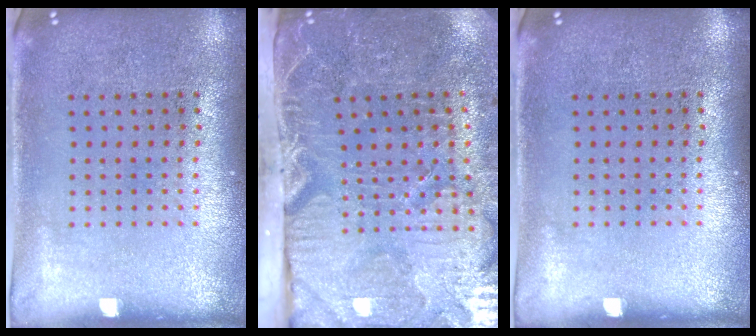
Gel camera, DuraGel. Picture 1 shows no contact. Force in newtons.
{"total": 4.8, "press": 4.2, "slide": 2.3}
{"total": 0.0}